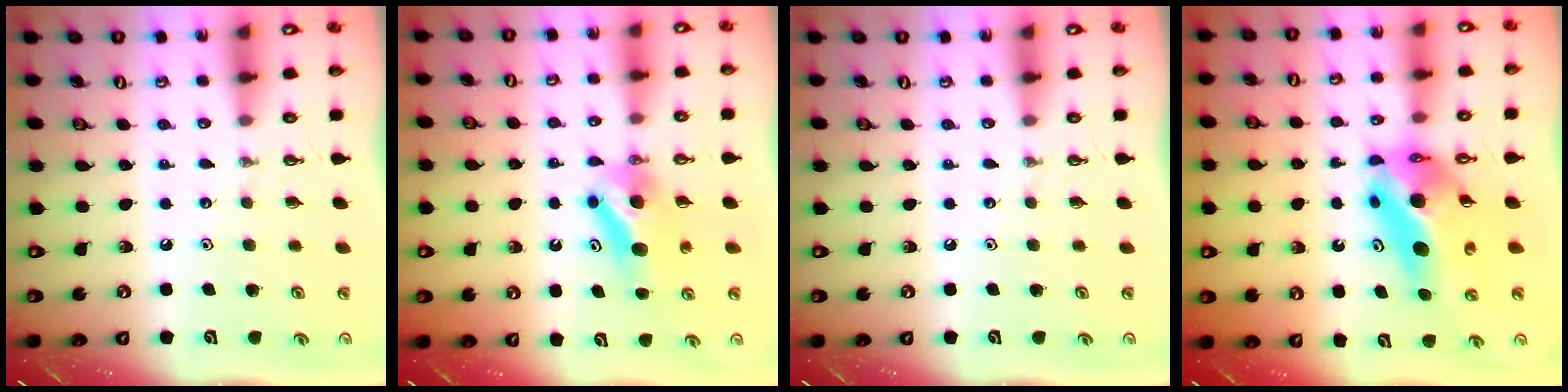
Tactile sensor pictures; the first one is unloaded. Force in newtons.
{"total": 7.3, "press": 6.8, "slide": 2.5}
{"total": 0.0}
{"total": 14.3, "press": 13.6, "slide": 4.4}